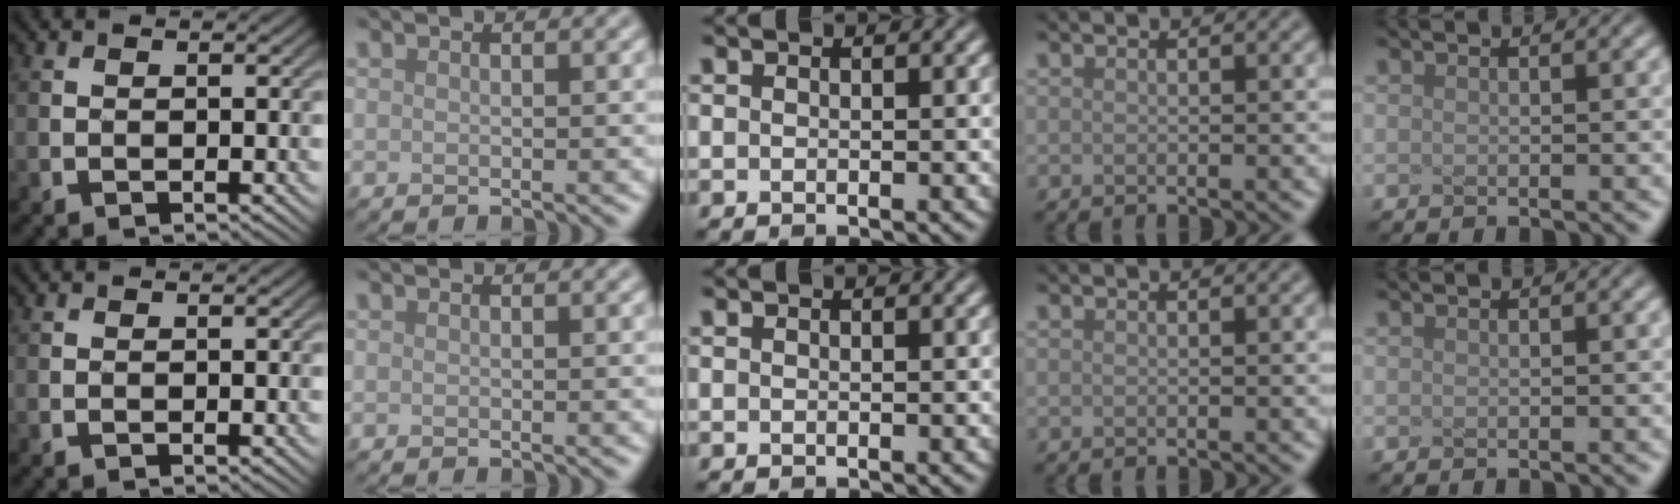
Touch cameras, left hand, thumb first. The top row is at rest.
{}